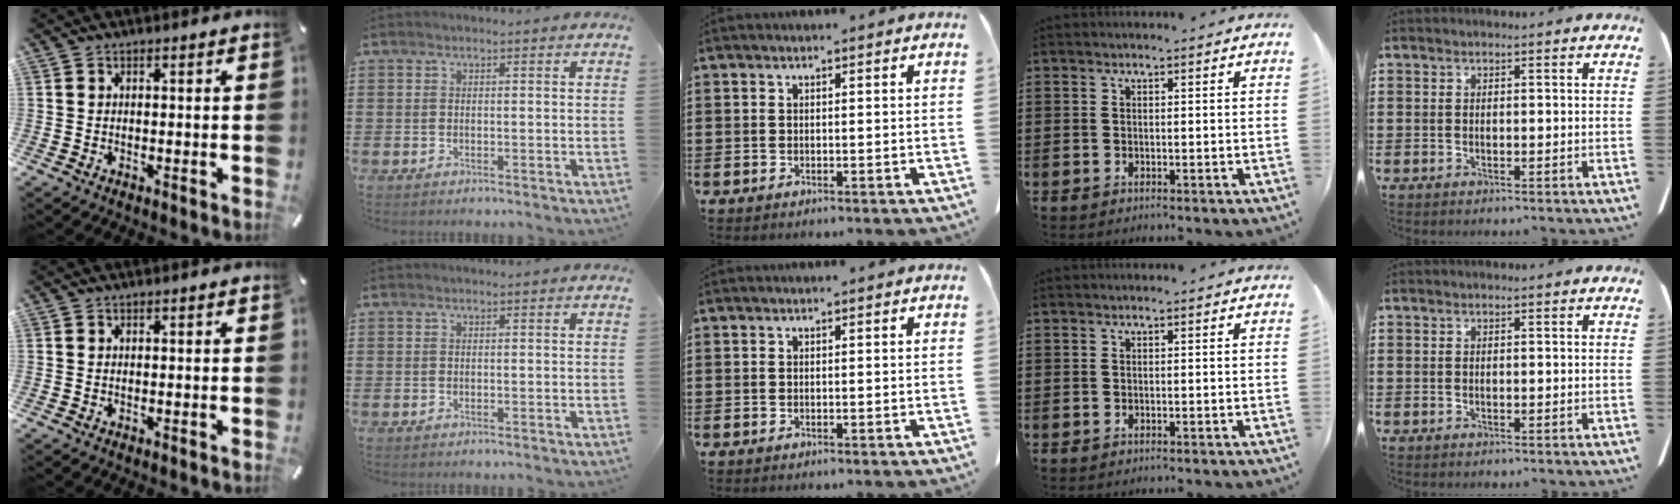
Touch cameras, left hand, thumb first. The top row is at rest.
{}